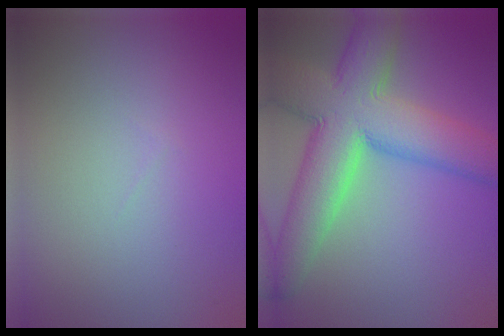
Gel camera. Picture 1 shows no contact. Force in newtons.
{"total": 11.9, "press": 11.8, "slide": 0.6}